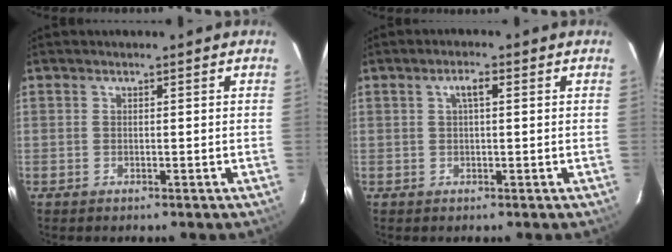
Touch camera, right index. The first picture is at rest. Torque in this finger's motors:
{"motor_torque": [0.14, 0.00, 0.18, 0.05]}